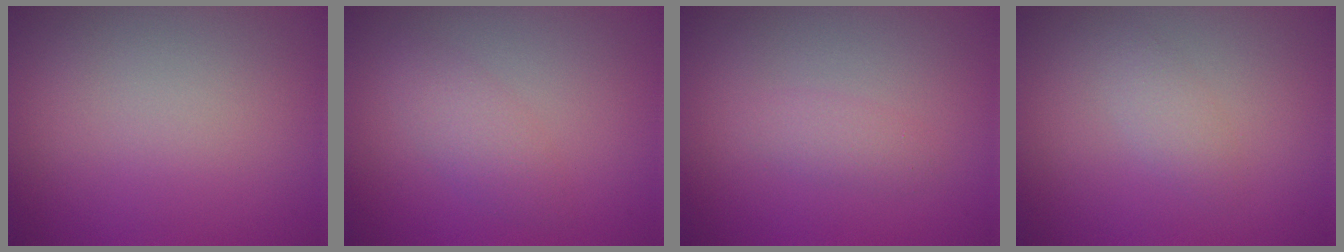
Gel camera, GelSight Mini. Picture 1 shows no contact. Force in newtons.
{"total": 2.0, "press": 2.0, "slide": 0.1}
{"total": 1.2, "press": 1.2, "slide": 0.1}
{"total": 1.4, "press": 1.4, "slide": 0.1}